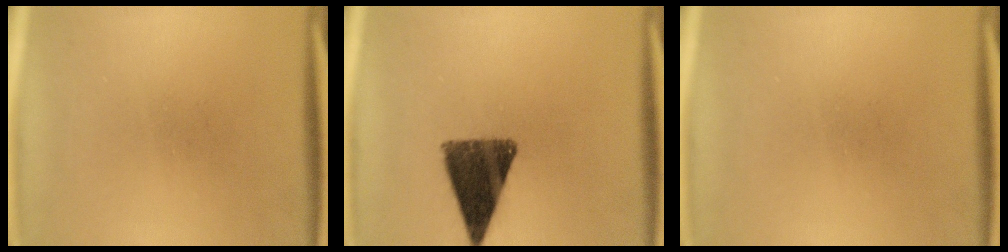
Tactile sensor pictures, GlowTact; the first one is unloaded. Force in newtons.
{"total": 11.7}
{"total": 0.0}